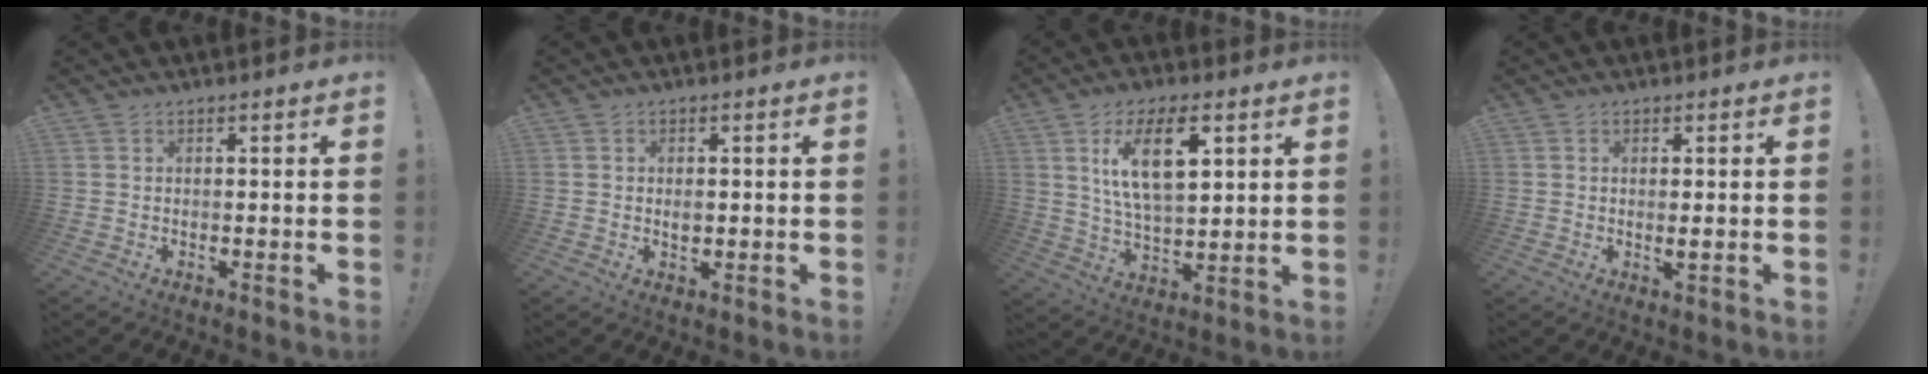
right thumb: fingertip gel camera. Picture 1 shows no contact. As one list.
[{"total": 2.0, "force": [-0.1, 1.6, 1.3], "torque": [-0.014, 0.002, -0.005]}, {"total": 14.3, "force": [5.8, 6.2, 11.5], "torque": [-0.208, -0.006, 0.095]}, {"total": 1.7, "force": [0.2, 0.1, 1.7], "torque": [-0.019, -0.008, 0.001]}]